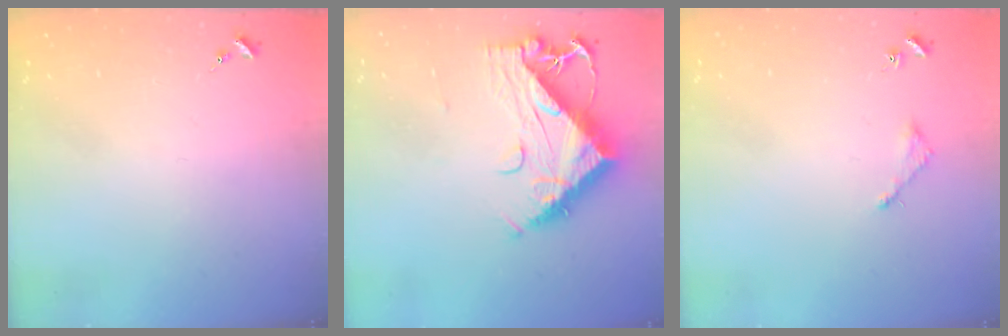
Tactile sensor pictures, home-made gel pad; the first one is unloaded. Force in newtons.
{"total": 12.0, "press": 11.9, "slide": 1.4}
{"total": 3.0, "press": 3.0, "slide": 0.4}